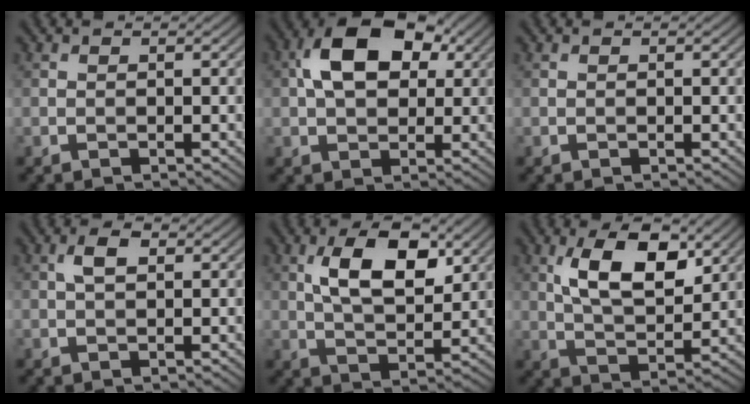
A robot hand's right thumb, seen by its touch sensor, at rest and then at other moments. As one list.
[{"total": 10.5, "force": [2.7, 6.6, 7.7], "torque": [-0.150, 0.019, 0.039]}, {"total": 0.0}, {"total": 2.6, "force": [0.8, 1.3, 2.2], "torque": [-0.044, 0.007, 0.012]}, {"total": 9.0, "force": [3.2, 4.2, 7.3], "torque": [-0.131, 0.006, 0.056]}, {"total": 10.0, "force": [3.9, 4.5, 8.0], "torque": [-0.147, 0.004, 0.073]}]